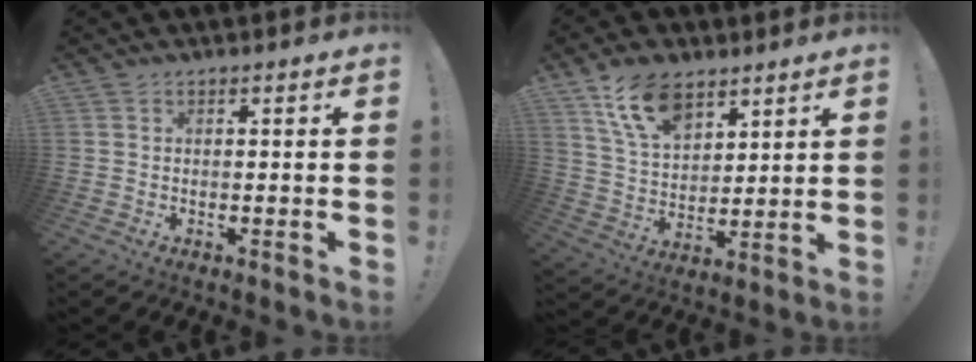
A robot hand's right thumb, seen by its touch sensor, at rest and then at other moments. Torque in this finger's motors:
{"motor_torque": [0.79, 2.25, 0.54, 0.40, 0.03]}